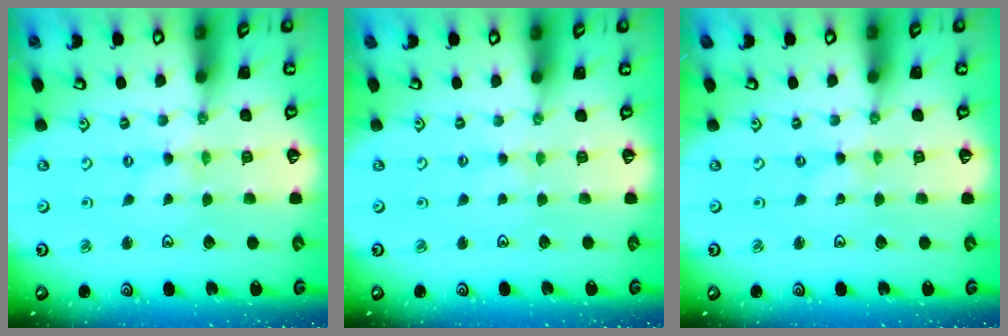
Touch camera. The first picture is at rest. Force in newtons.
{"total": 1.9, "press": 1.9, "slide": 0.3}
{"total": 0.0}